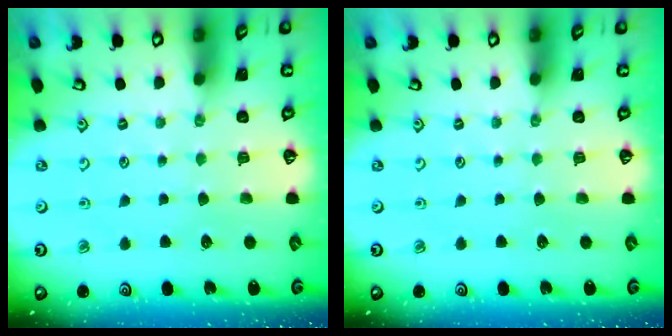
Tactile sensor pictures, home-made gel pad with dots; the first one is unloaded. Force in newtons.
{"total": 0.0}